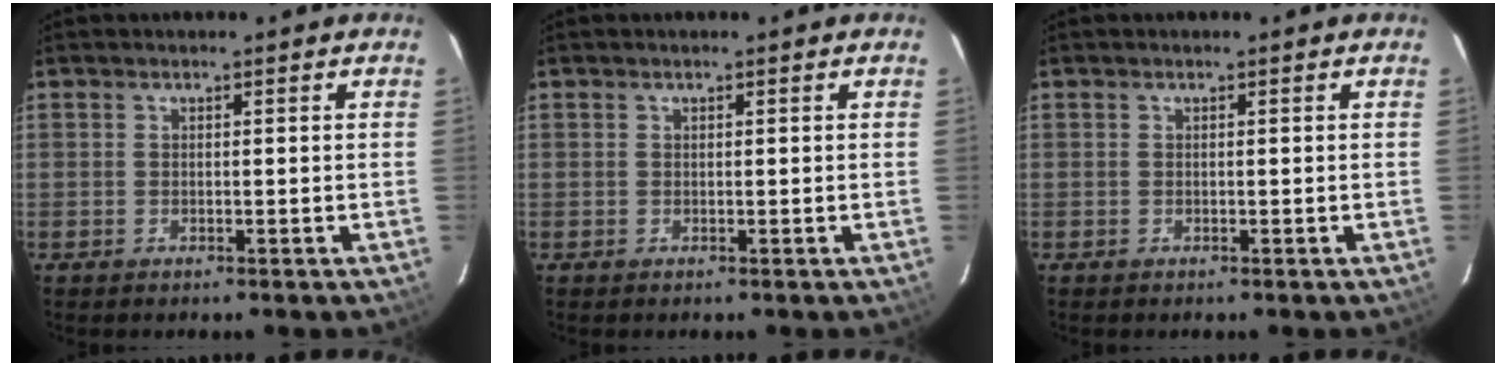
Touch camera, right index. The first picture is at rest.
{"total": 0.0}
{"total": 0.0}